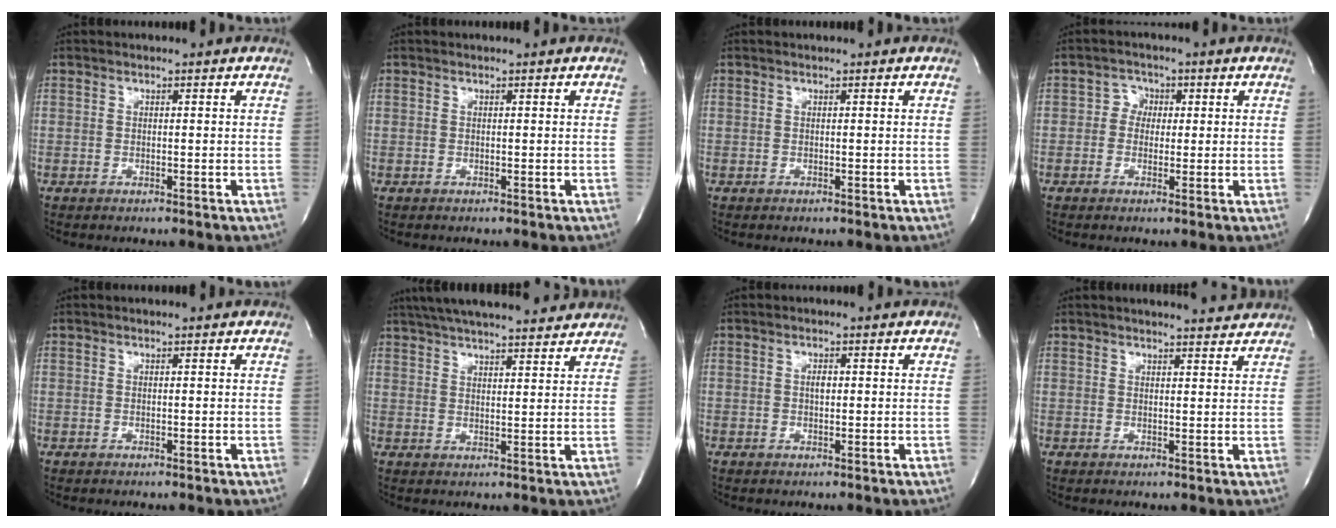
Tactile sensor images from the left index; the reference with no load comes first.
{"total": 0.0}
{"total": 0.0}
{"total": 2.8, "force": [0.1, 2.5, 1.2], "torque": [-0.013, 0.008, -0.004]}
{"total": 0.0}
{"total": 18.9, "force": [16.6, 3.0, 8.4], "torque": [-0.142, 0.042, 0.237]}
{"total": 1.2, "force": [0.1, 0.6, 1.0], "torque": [-0.022, -0.001, 0.002]}
{"total": 6.2, "force": [5.9, 0.5, 1.7], "torque": [-0.026, 0.004, 0.063]}